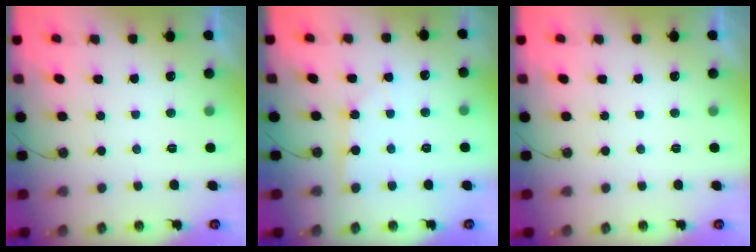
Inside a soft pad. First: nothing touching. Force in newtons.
{"total": 3.1, "press": 3.0, "slide": 0.4}
{"total": 0.0}